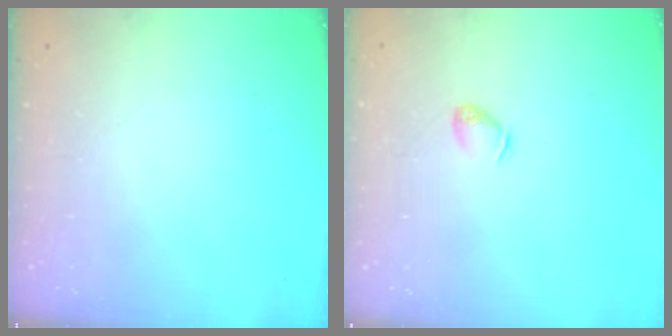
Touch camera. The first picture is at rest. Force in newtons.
{"total": 3.3, "press": 3.2, "slide": 0.6}